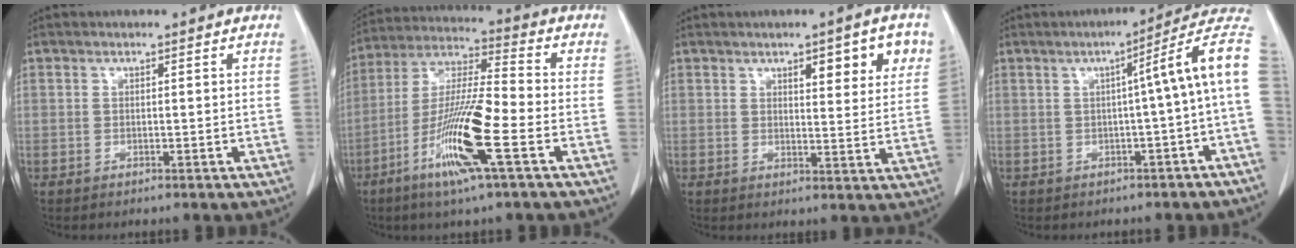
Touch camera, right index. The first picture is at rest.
{"total": 14.8, "force": [-5.9, 0.4, 13.6], "torque": [-0.272, -0.016, -0.115]}
{"total": 7.6, "force": [3.7, 1.8, 6.4], "torque": [-0.080, 0.003, 0.049]}
{"total": 10.0, "force": [0.4, -0.9, 10.0], "torque": [-0.117, 0.032, -0.004]}